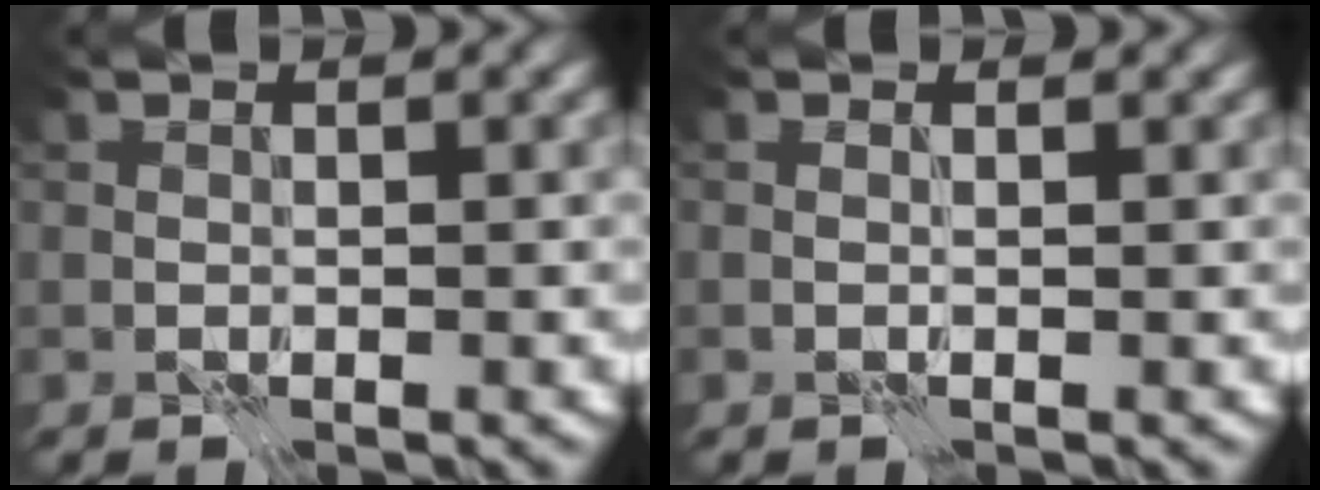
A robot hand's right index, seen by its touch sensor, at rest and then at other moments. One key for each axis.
{"total": 0.6, "fx": 0.5, "fy": 0.0, "fz": 0.3, "tx": -0.003, "ty": 0.002, "tz": 0.005}